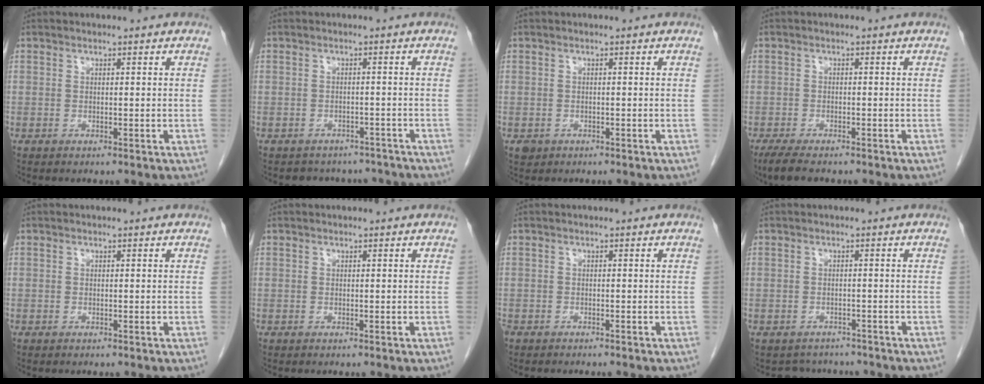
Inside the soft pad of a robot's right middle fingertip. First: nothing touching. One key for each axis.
{"total": 6.7, "fx": -6.0, "fy": 3.0, "fz": 0.3, "tx": 0.001, "ty": 0.015, "tz": -0.066}
{"total": 1.3, "fx": -0.6, "fy": 1.1, "fz": 0.3, "tx": -0.007, "ty": 0.003, "tz": -0.004}
{"total": 4.6, "fx": -3.6, "fy": 1.1, "fz": 2.7, "tx": -0.050, "ty": -0.013, "tz": -0.054}
{"total": 0.0}
{"total": 0.0}
{"total": 3.4, "fx": -2.9, "fy": 1.1, "fz": 1.3, "tx": -0.021, "ty": -0.007, "tz": -0.040}
{"total": 4.0, "fx": -3.7, "fy": 1.6, "fz": -0.2, "tx": 0.002, "ty": 0.006, "tz": -0.048}